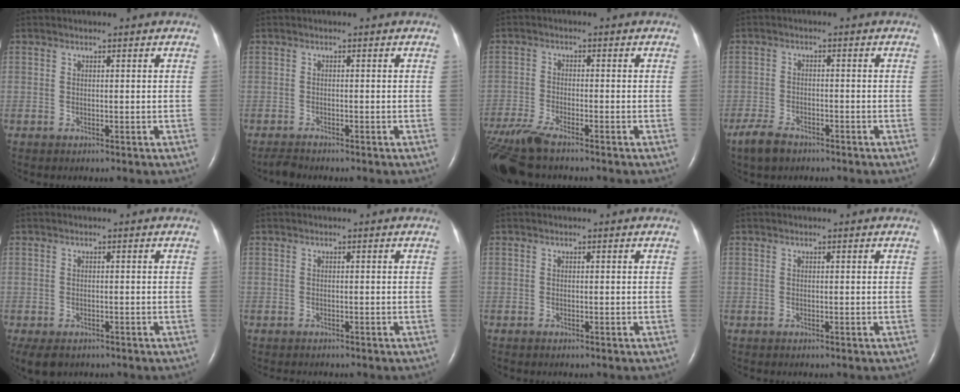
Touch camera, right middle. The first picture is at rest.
{"total": 1.4, "force": [-1.4, 0.0, 0.4], "torque": [-0.016, -0.007, -0.024]}
{"total": 9.1, "force": [-7.4, 1.3, 5.1], "torque": [-0.105, -0.022, -0.135]}
{"total": 4.5, "force": [-3.5, 1.9, 2.1], "torque": [-0.050, -0.005, -0.061]}
{"total": 5.1, "force": [-3.6, 2.9, 2.2], "torque": [-0.037, -0.007, -0.053]}
{"total": 1.6, "force": [-1.4, 0.5, 0.5], "torque": [-0.013, -0.003, -0.016]}
{"total": 0.0}
{"total": 0.0}